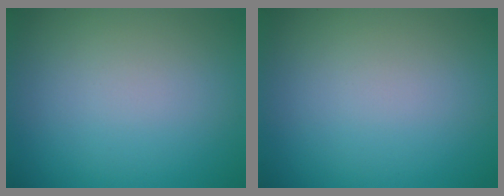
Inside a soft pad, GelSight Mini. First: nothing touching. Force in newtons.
{"total": 0.0}